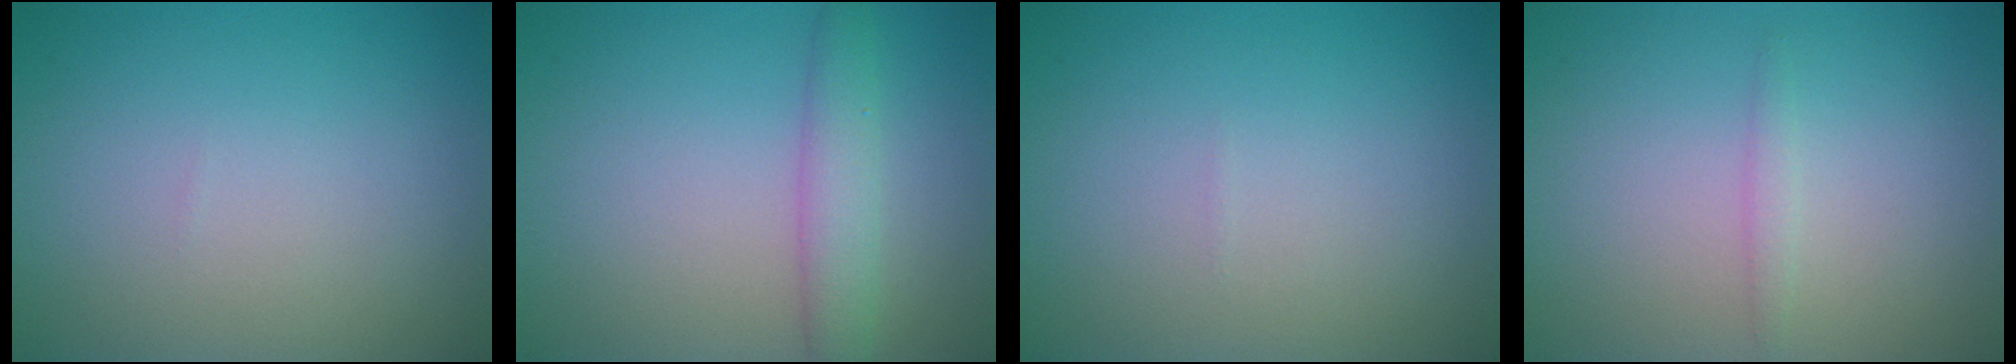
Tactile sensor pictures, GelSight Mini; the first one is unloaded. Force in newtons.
{"total": 2.9, "press": 2.9, "slide": 0.1}
{"total": 0.0}
{"total": 0.9, "press": 0.9, "slide": 0.0}